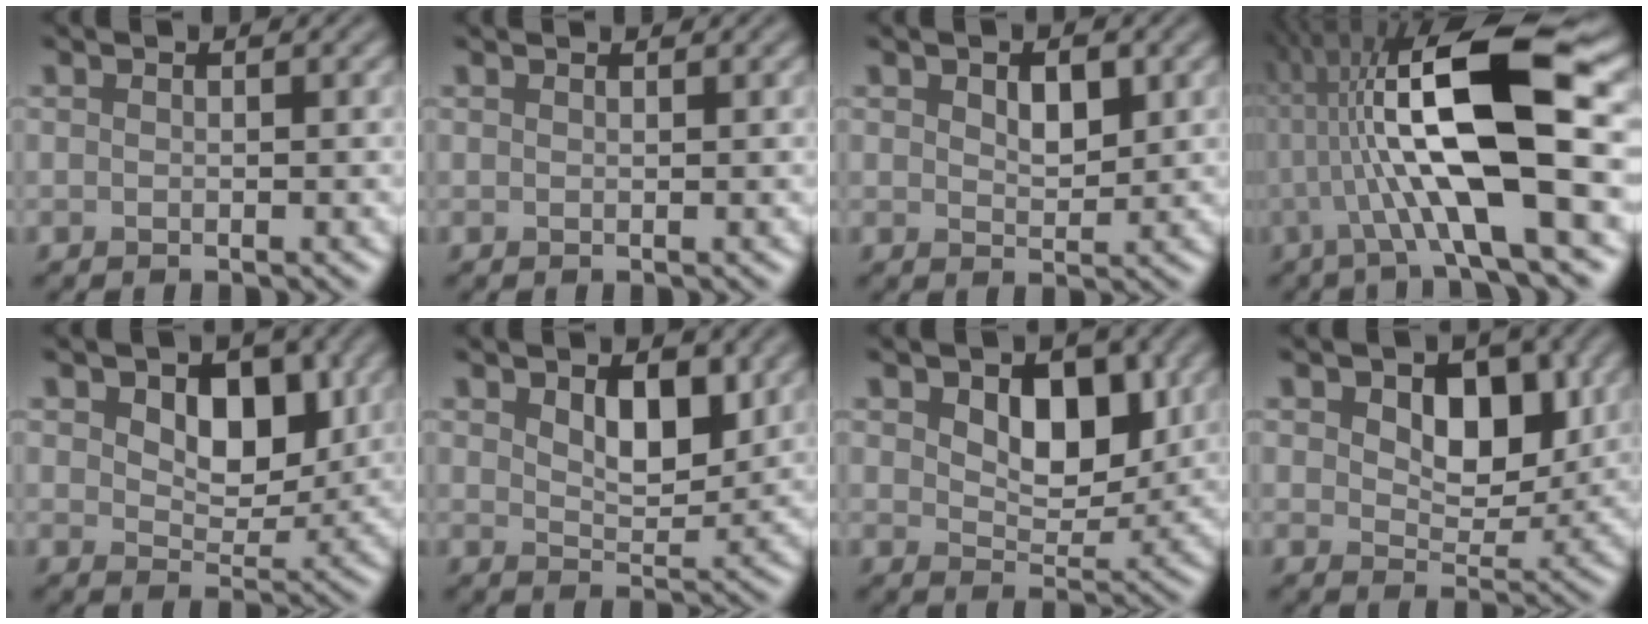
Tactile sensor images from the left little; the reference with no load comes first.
{"total": 0.6, "force": [0.6, -0.1, 0.0], "torque": [-0.003, 0.003, 0.011]}
{"total": 2.6, "force": [0.6, 1.5, 2.0], "torque": [-0.039, -0.002, 0.011]}
{"total": 13.0, "force": [1.1, 2.4, 12.8], "torque": [-0.208, 0.016, 0.016]}
{"total": 5.2, "force": [1.5, 3.3, 3.7], "torque": [-0.063, -0.012, 0.014]}
{"total": 4.0, "force": [1.4, 2.2, 3.0], "torque": [-0.060, -0.010, 0.022]}
{"total": 5.2, "force": [1.5, 3.3, 3.8], "torque": [-0.064, -0.012, 0.016]}
{"total": 5.5, "force": [1.5, 3.5, 4.0], "torque": [-0.065, -0.011, 0.014]}